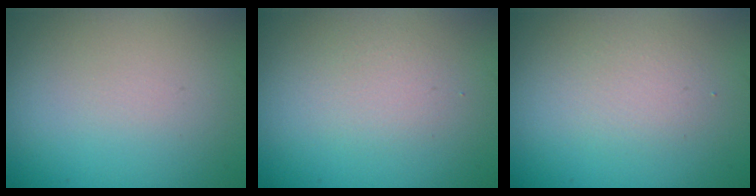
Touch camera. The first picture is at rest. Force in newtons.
{"total": 1.5, "press": 1.5, "slide": 0.1}
{"total": 1.6, "press": 1.6, "slide": 0.1}